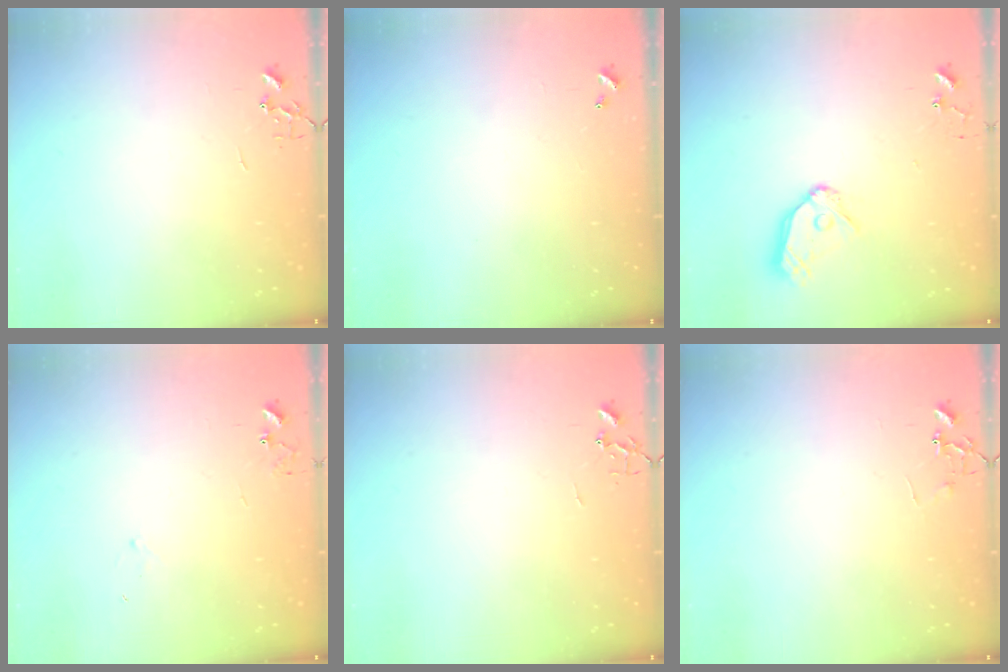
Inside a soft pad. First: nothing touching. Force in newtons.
{"total": 0.0}
{"total": 12.1, "press": 12.0, "slide": 1.3}
{"total": 7.4, "press": 7.4, "slide": 0.5}
{"total": 0.0}
{"total": 5.5, "press": 5.4, "slide": 0.4}